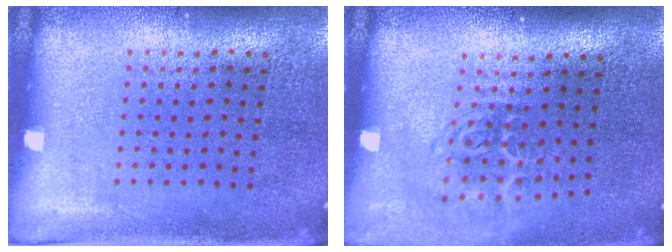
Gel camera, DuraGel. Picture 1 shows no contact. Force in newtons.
{"total": 1.7, "press": 1.1, "slide": 1.3}